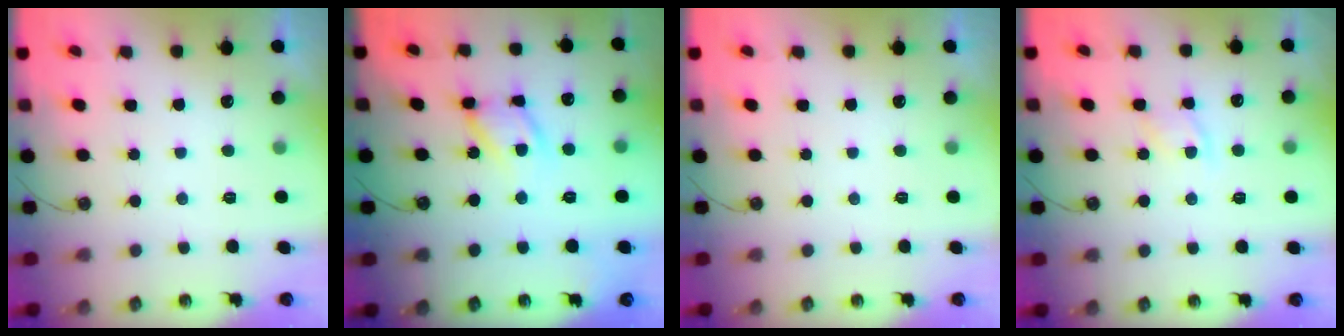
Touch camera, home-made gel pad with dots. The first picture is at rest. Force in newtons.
{"total": 12.5, "press": 12.5, "slide": 1.1}
{"total": 0.0}
{"total": 6.5, "press": 6.5, "slide": 0.8}